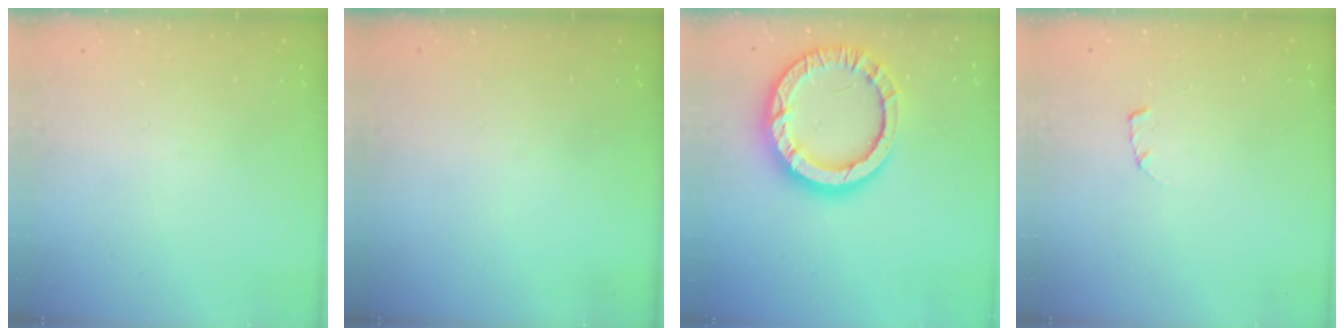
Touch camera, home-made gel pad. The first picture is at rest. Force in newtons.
{"total": 0.0}
{"total": 16.9, "press": 16.8, "slide": 1.4}
{"total": 1.7, "press": 1.7, "slide": 0.2}